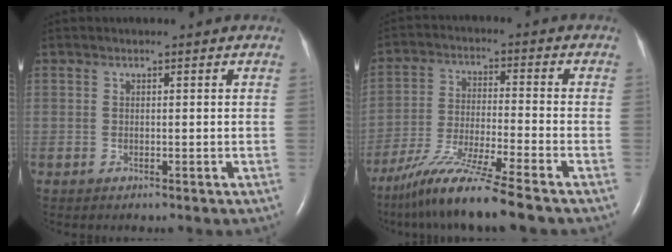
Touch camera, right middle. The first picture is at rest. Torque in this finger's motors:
{"motor_torque": [1.08, -1.06, 0.25, 0.13]}